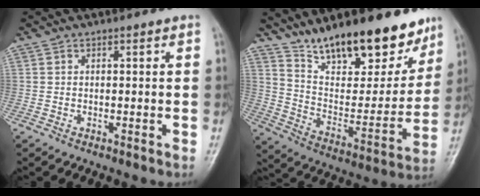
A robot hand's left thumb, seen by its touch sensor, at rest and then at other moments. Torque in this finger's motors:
{"motor_torque": [1.32, 1.23, 1.43, -1.33, 0.12]}